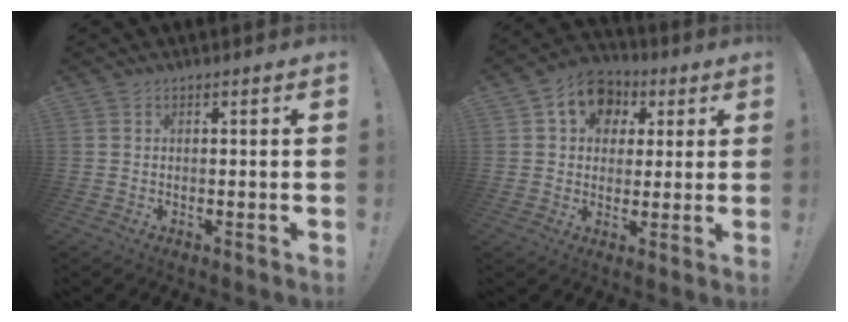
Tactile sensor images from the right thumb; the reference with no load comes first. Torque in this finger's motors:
{"motor_torque": [1.03, 1.97, 0.70, -0.04, 0.00]}